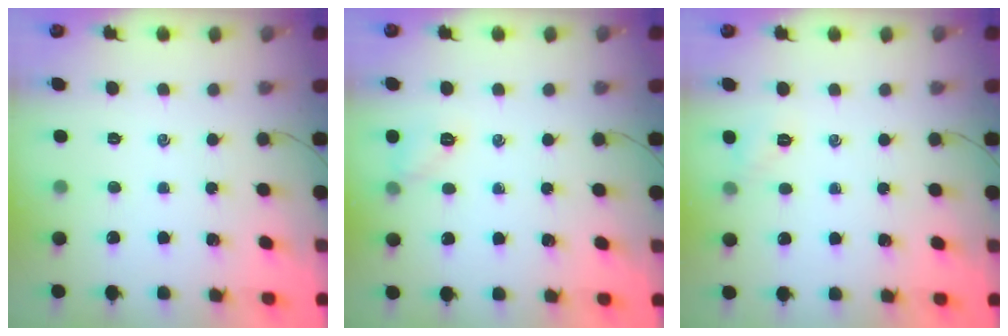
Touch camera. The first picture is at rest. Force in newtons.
{"total": 7.0, "press": 6.8, "slide": 1.6}
{"total": 5.9, "press": 5.6, "slide": 1.9}